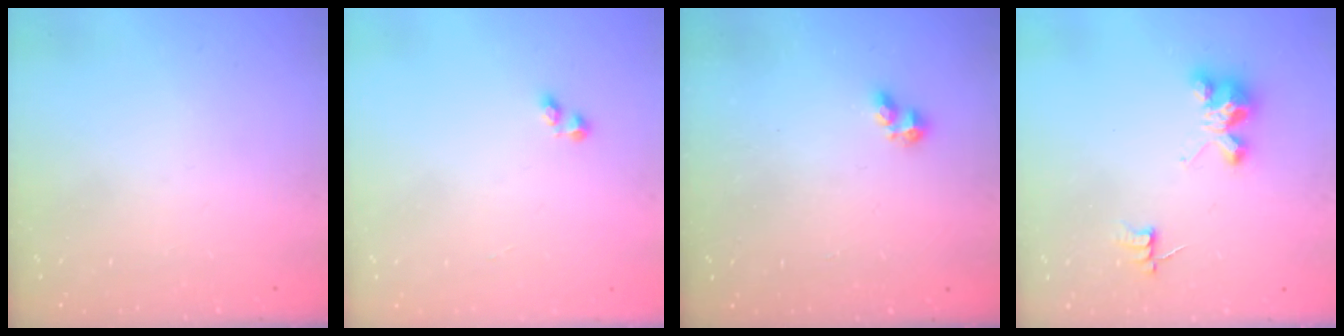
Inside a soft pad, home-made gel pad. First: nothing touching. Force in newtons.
{"total": 1.6, "press": 1.5, "slide": 0.4}
{"total": 1.8, "press": 1.7, "slide": 0.5}
{"total": 4.6, "press": 4.6, "slide": 0.3}